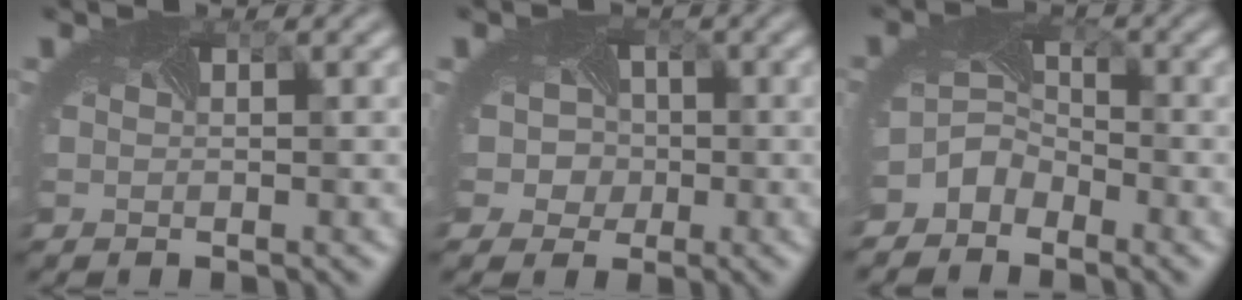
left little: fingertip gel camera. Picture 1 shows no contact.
{"total": 5.3, "force": [-0.2, 4.8, 2.3], "torque": [-0.022, 0.008, -0.028]}
{"total": 3.2, "force": [-2.5, 1.8, 0.9], "torque": [-0.024, -0.007, -0.059]}